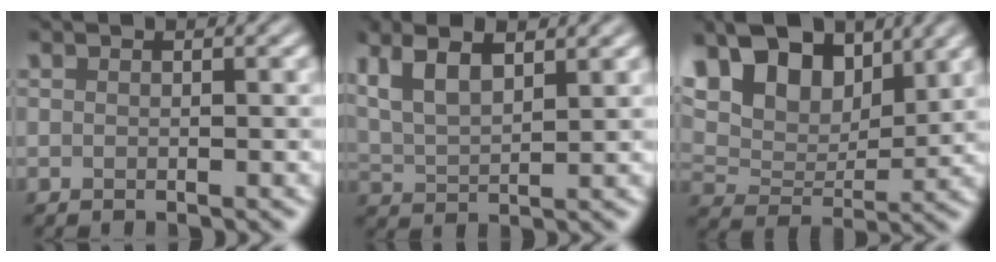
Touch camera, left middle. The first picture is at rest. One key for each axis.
{"total": 5.2, "fx": 3.0, "fy": 1.8, "fz": 3.8, "tx": -0.081, "ty": 0.008, "tz": 0.055}
{"total": 10.2, "fx": 5.8, "fy": 5.8, "fz": 6.1, "tx": -0.122, "ty": 0.020, "tz": 0.083}